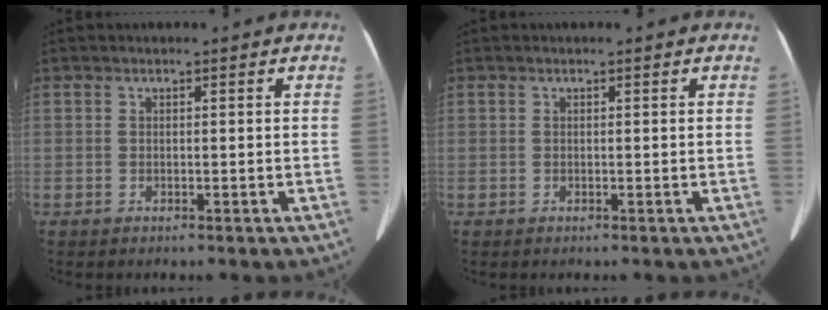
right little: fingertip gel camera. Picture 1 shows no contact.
{"total": 0.0}